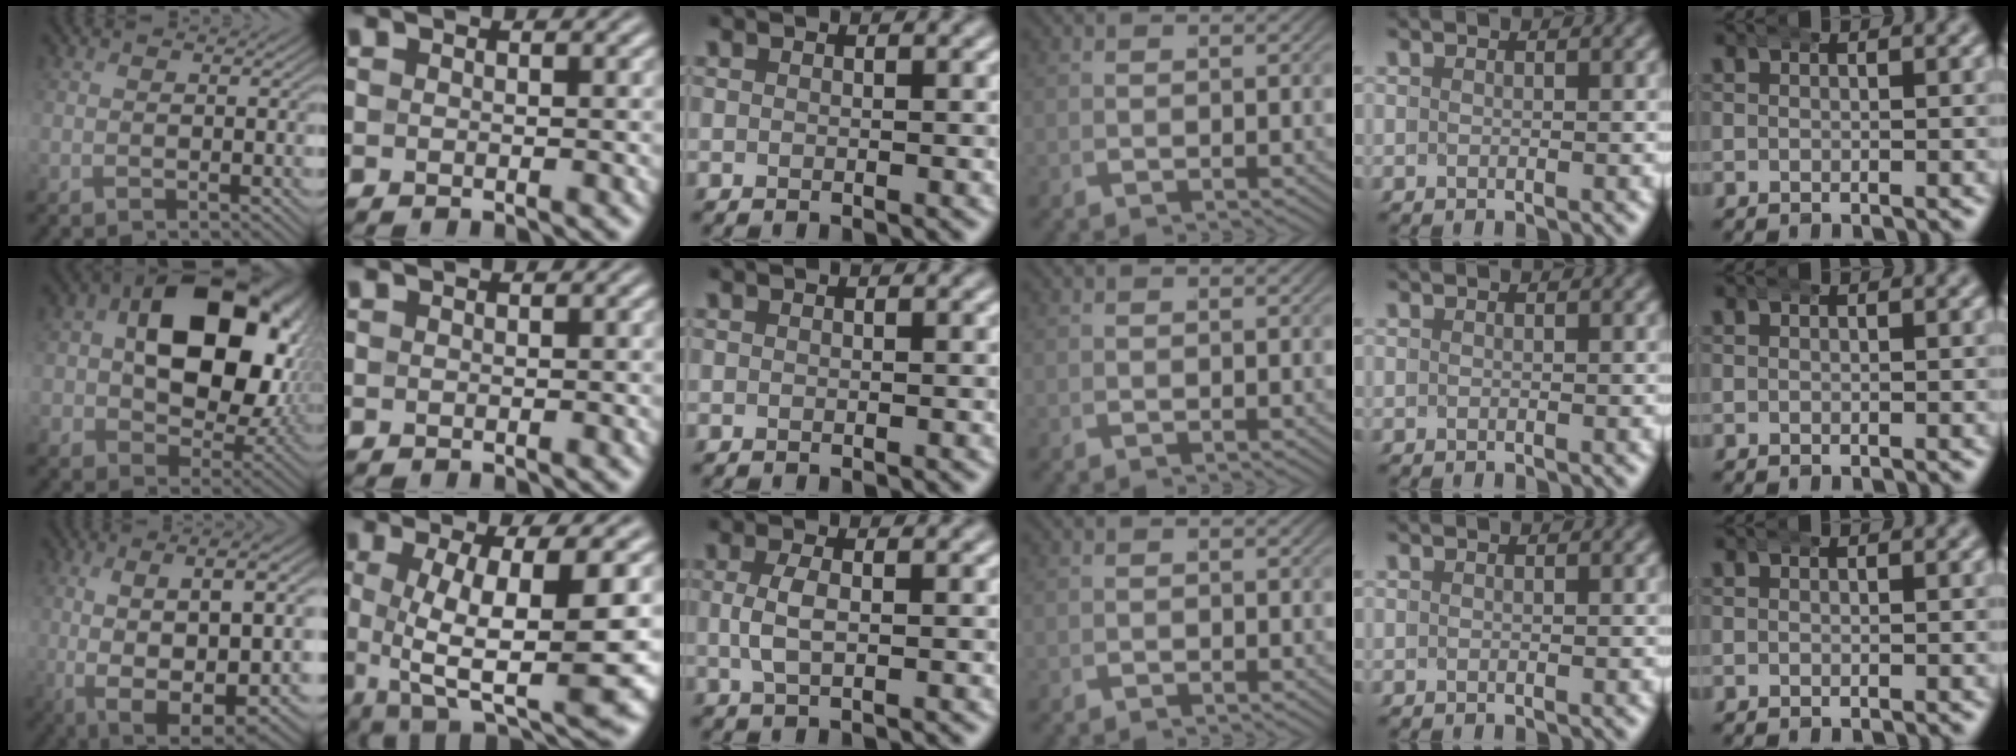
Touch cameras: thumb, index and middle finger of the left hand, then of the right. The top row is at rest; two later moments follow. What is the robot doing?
{"motion": "wrap", "object": "bandana"}